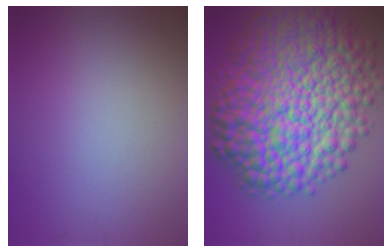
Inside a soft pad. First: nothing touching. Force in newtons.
{"total": 15.5, "press": 15.5, "slide": 0.1}